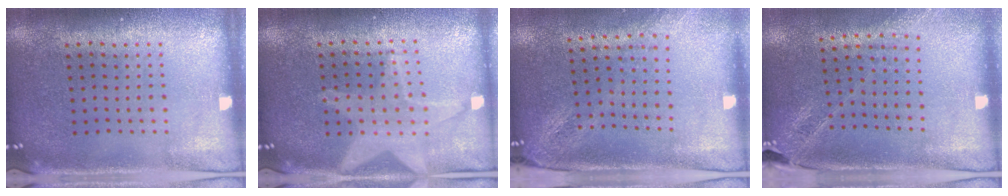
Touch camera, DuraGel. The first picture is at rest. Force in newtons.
{"total": 1.8, "press": 1.6, "slide": 0.9}
{"total": 2.1, "press": 1.7, "slide": 1.3}
{"total": 1.7, "press": 1.5, "slide": 0.8}